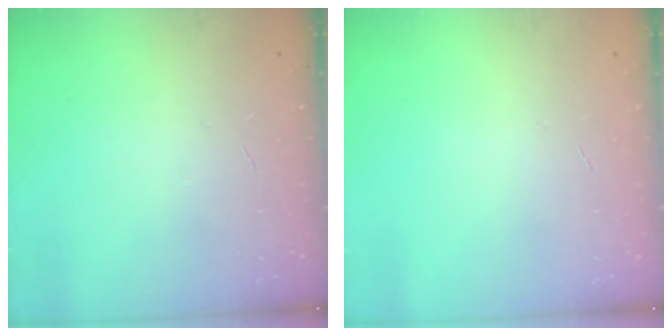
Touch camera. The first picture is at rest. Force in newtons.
{"total": 0.0}